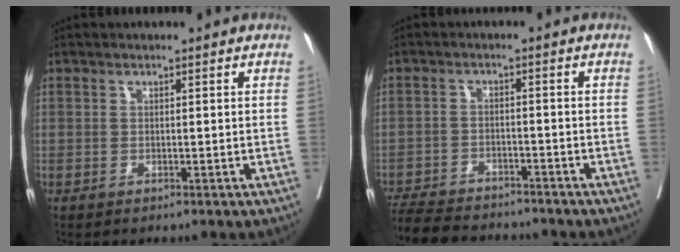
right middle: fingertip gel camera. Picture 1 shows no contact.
{"total": 11.8, "force": [-10.8, 2.3, 3.9], "torque": [-0.078, -0.008, -0.163]}